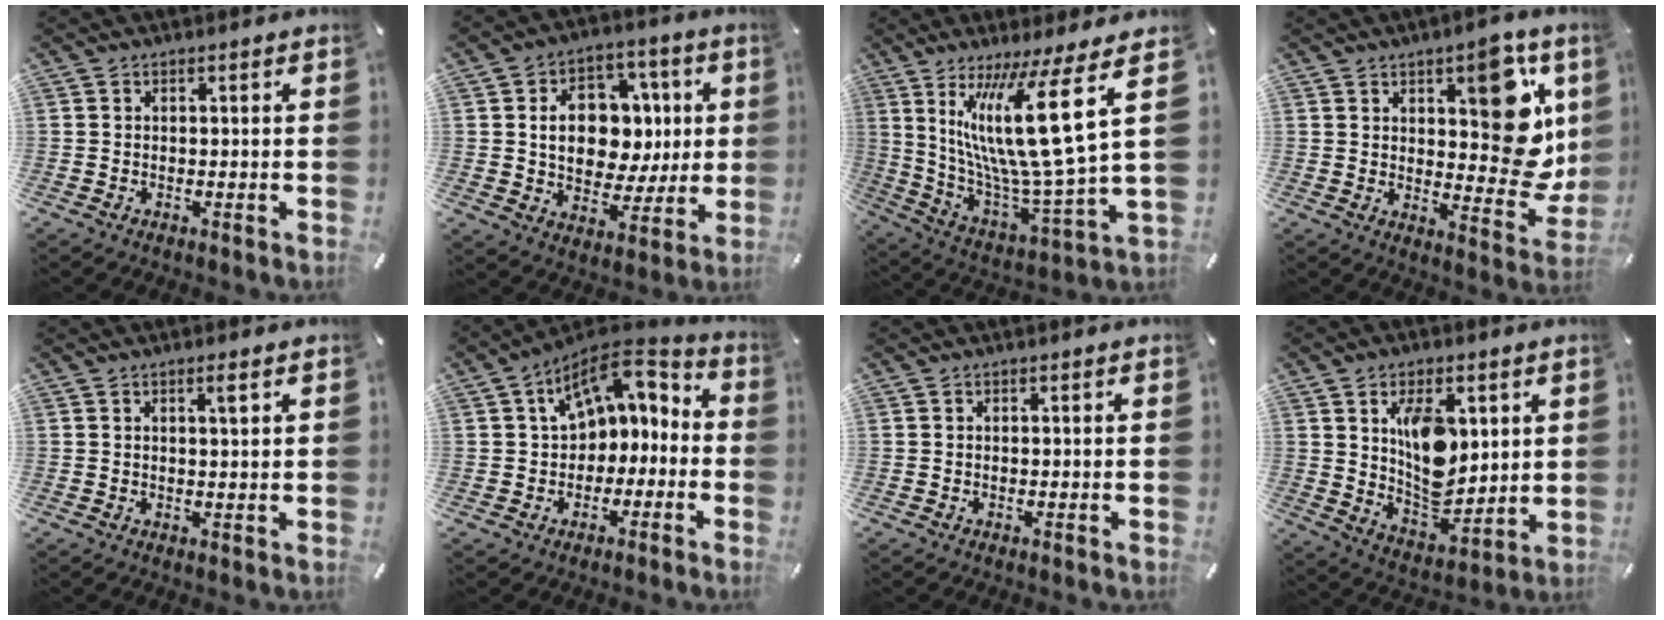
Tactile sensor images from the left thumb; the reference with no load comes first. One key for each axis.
{"total": 13.4, "fx": 1.7, "fy": 10.9, "fz": 7.5, "tx": -0.118, "ty": 0.010, "tz": 0.040}
{"total": 23.6, "fx": 8.4, "fy": 3.4, "fz": 21.8, "tx": -0.436, "ty": -0.066, "tz": 0.123}
{"total": 17.3, "fx": 5.5, "fy": 9.1, "fz": 13.7, "tx": -0.140, "ty": -0.042, "tz": 0.093}
{"total": 2.1, "fx": 1.1, "fy": 0.2, "fz": 1.8, "tx": -0.038, "ty": 0.000, "tz": 0.018}
{"total": 9.6, "fx": 3.7, "fy": 7.2, "fz": 5.2, "tx": -0.084, "ty": -0.016, "tz": 0.069}
{"total": 0.0}
{"total": 12.9, "fx": 4.0, "fy": 8.6, "fz": 8.7, "tx": -0.150, "ty": -0.023, "tz": 0.073}